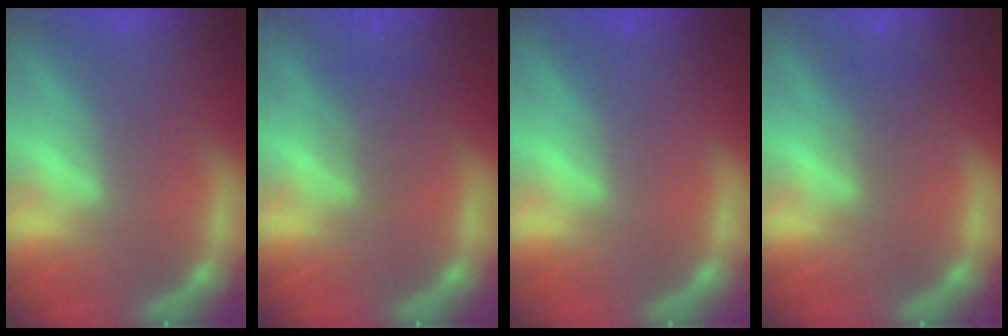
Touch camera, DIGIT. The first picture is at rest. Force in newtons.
{"total": 2.0}
{"total": 0.0}
{"total": 1.5}